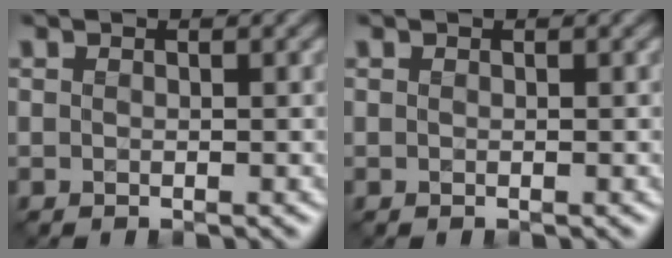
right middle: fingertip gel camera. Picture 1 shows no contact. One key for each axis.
{"total": 0.0}